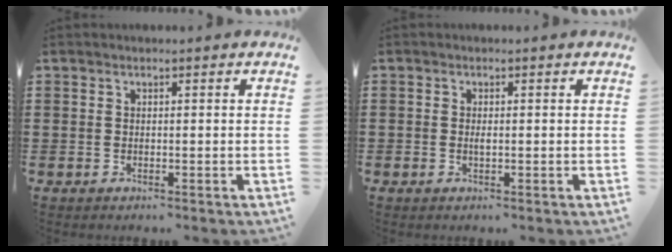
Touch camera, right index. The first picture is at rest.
{"total": 0.8, "force": [-0.1, 0.4, 0.7], "torque": [-0.015, -0.001, -0.002]}